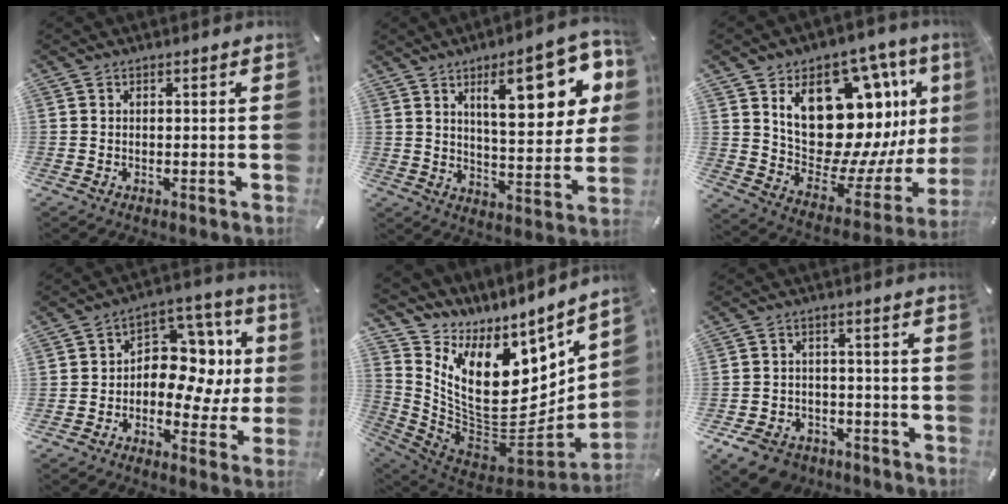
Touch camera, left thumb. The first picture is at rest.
{"total": 20.1, "force": [8.3, 7.6, 16.7], "torque": [-0.233, -0.028, 0.124]}
{"total": 23.5, "force": [8.5, 15.4, 15.6], "torque": [-0.235, -0.072, 0.171]}
{"total": 12.1, "force": [-0.3, 9.2, 7.9], "torque": [-0.101, -0.009, -0.002]}
{"total": 18.3, "force": [4.5, 12.9, 12.2], "torque": [-0.228, -0.087, 0.088]}
{"total": 8.2, "force": [-5.6, 5.2, 2.9], "torque": [-0.061, 0.035, -0.104]}